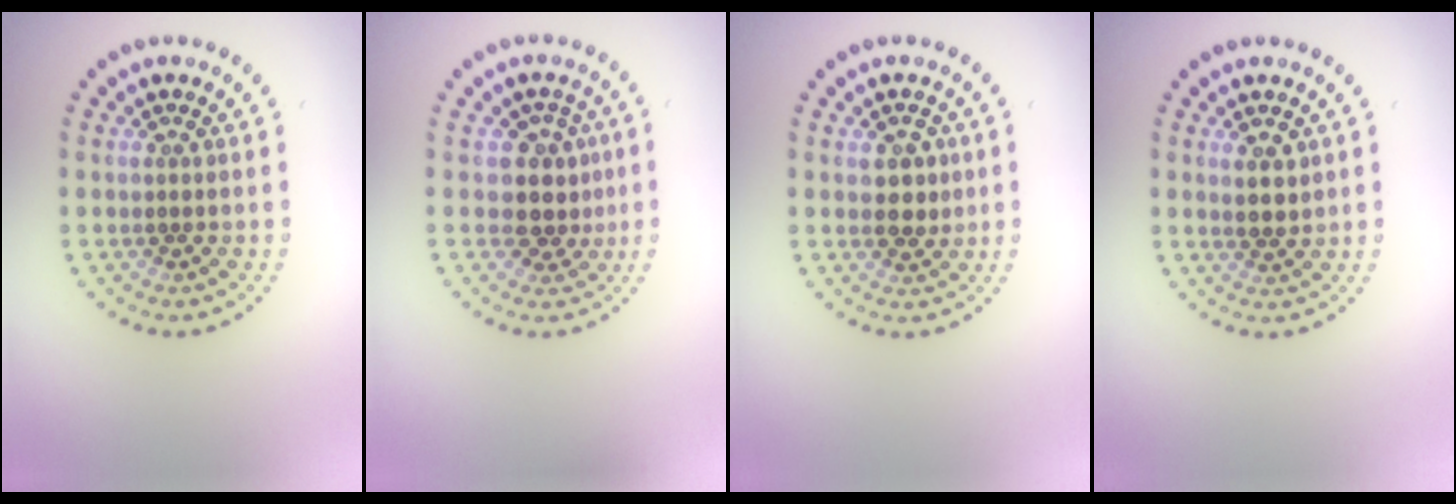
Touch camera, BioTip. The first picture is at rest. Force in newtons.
{"total": 2.9, "press": 2.4, "slide": 1.7}
{"total": 2.5, "press": 2.5, "slide": 0.4}
{"total": 2.1, "press": 1.9, "slide": 0.9}